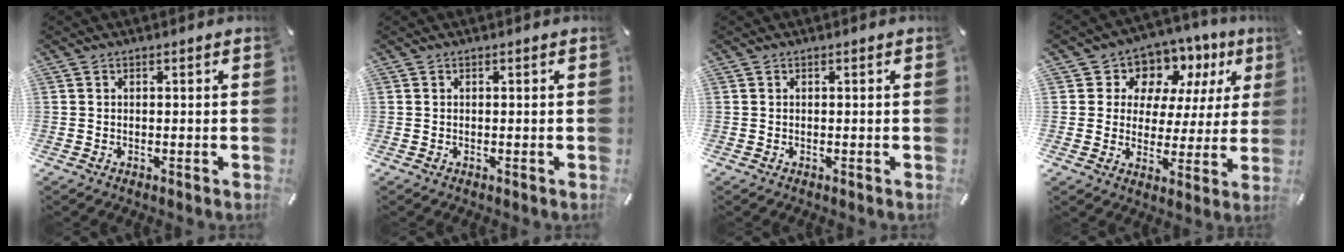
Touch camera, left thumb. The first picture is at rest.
{"total": 0.0}
{"total": 0.0}
{"total": 9.0, "force": [5.5, 7.0, 1.3], "torque": [-0.034, -0.053, 0.104]}